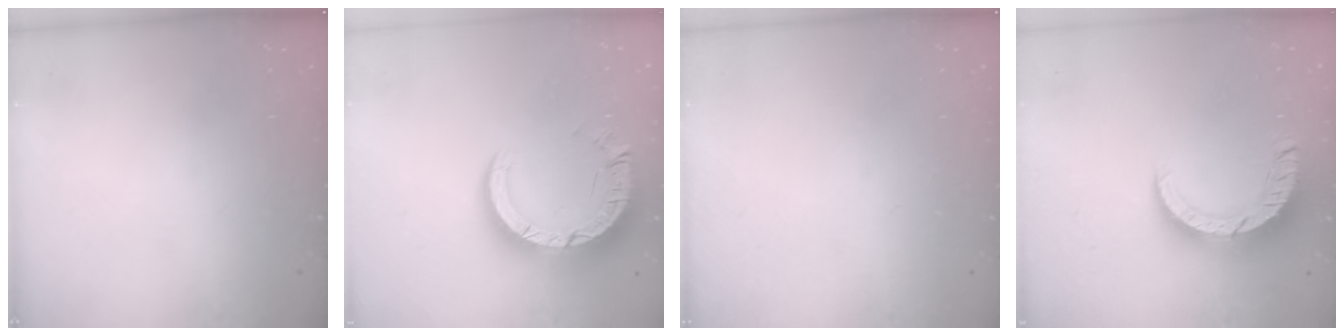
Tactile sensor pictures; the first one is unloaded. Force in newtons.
{"total": 14.5, "press": 14.4, "slide": 1.4}
{"total": 0.0}
{"total": 10.3, "press": 10.2, "slide": 0.7}